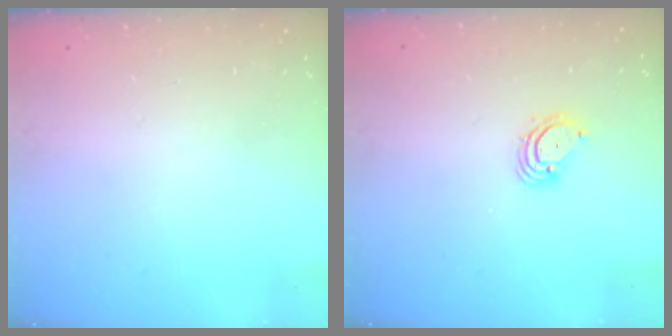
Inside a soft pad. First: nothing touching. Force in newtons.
{"total": 4.3, "press": 4.3, "slide": 0.4}